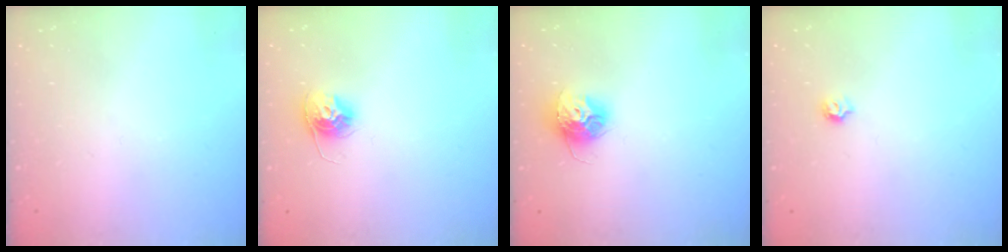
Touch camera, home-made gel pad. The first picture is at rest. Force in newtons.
{"total": 10.5, "press": 10.5, "slide": 0.5}
{"total": 11.3, "press": 11.3, "slide": 1.0}
{"total": 4.7, "press": 4.6, "slide": 0.5}